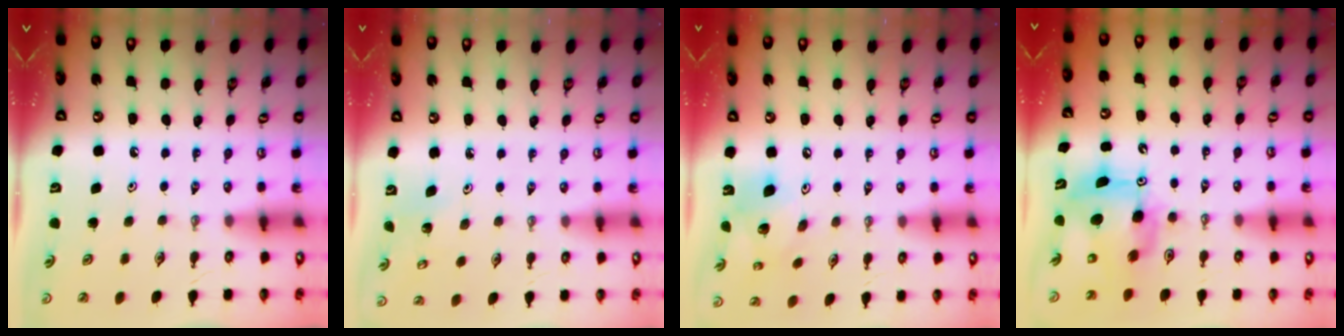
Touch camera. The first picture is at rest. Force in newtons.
{"total": 2.8, "press": 2.8, "slide": 0.3}
{"total": 13.5, "press": 13.3, "slide": 2.4}
{"total": 9.7, "press": 9.7, "slide": 0.8}